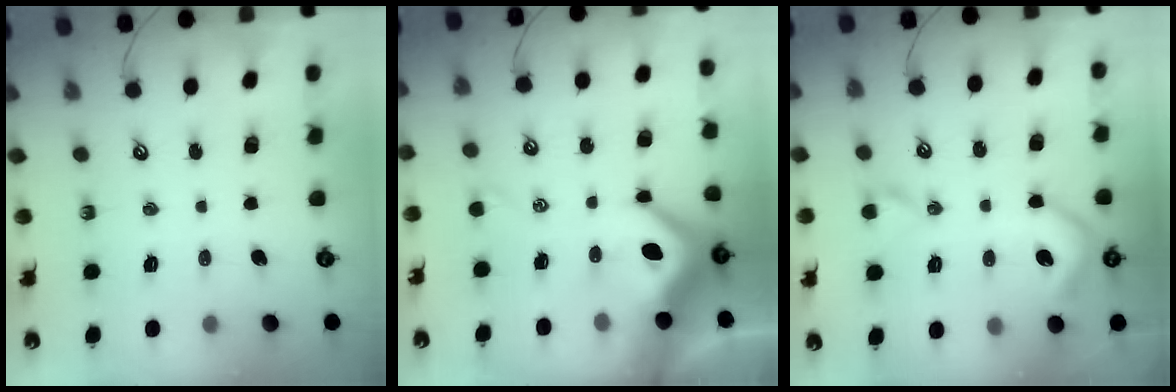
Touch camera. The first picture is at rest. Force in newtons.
{"total": 12.1, "press": 12.0, "slide": 2.0}
{"total": 8.8, "press": 8.7, "slide": 1.1}